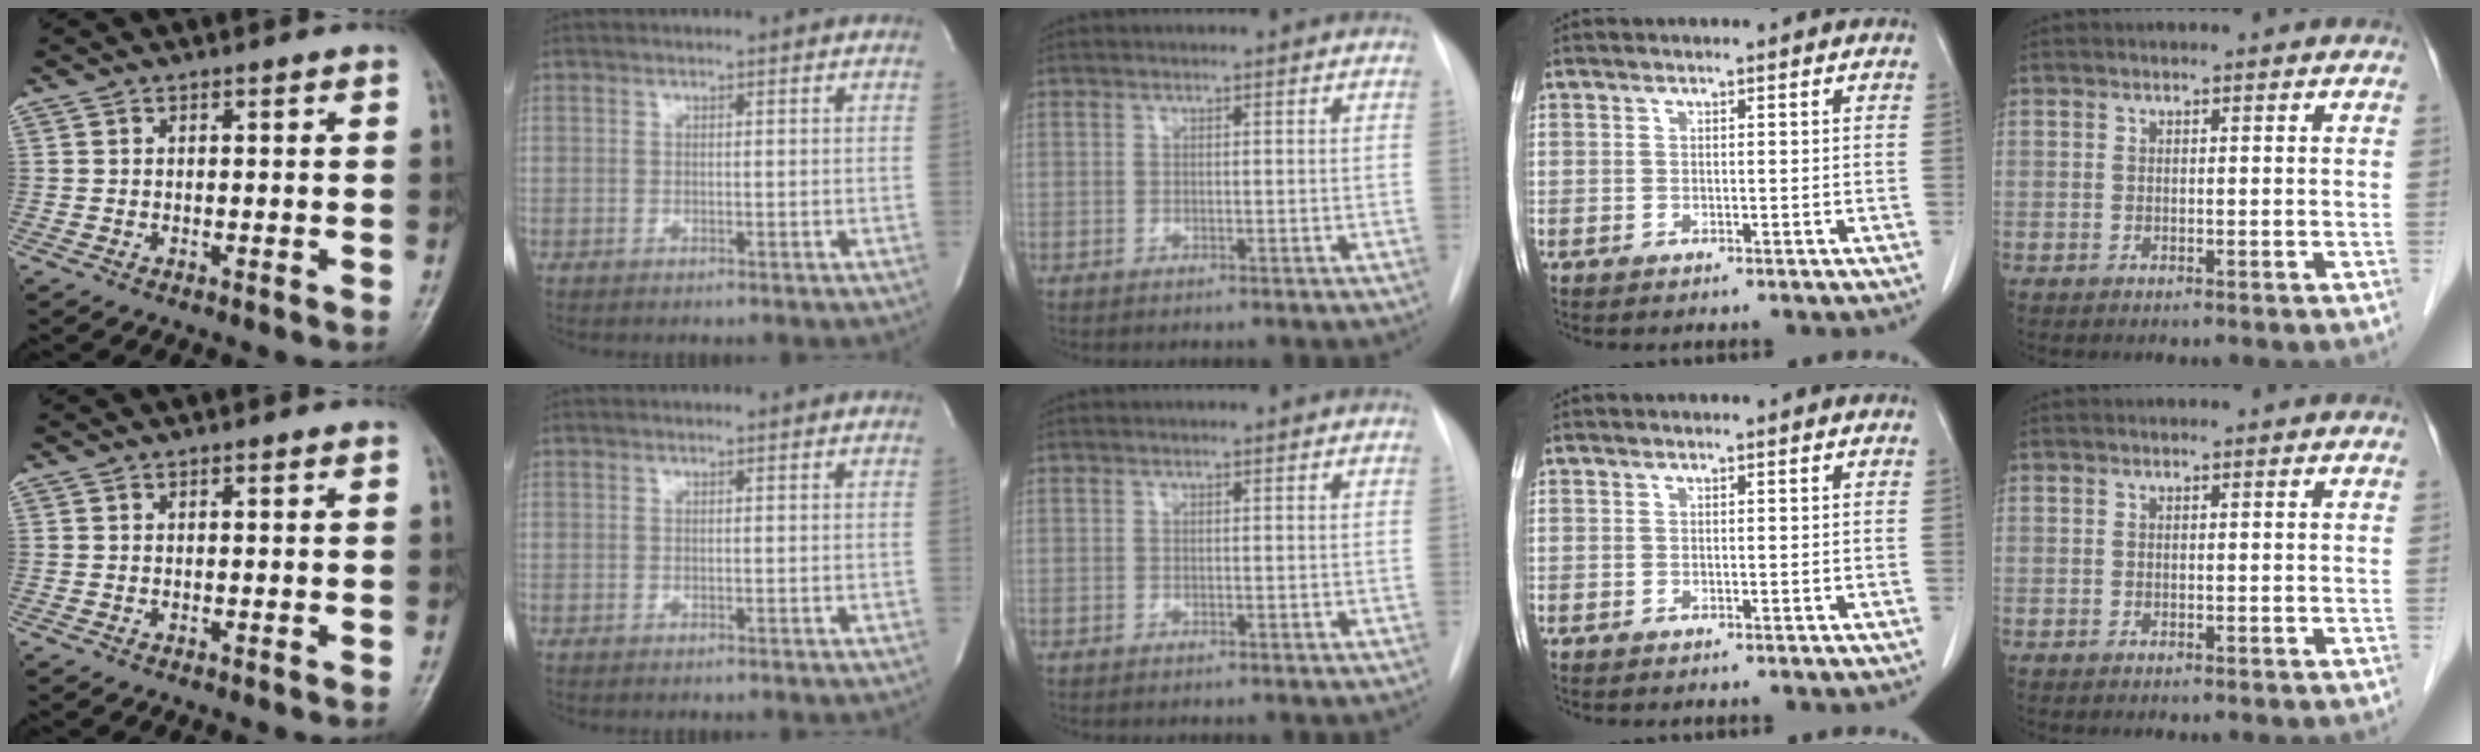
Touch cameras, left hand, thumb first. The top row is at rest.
{}